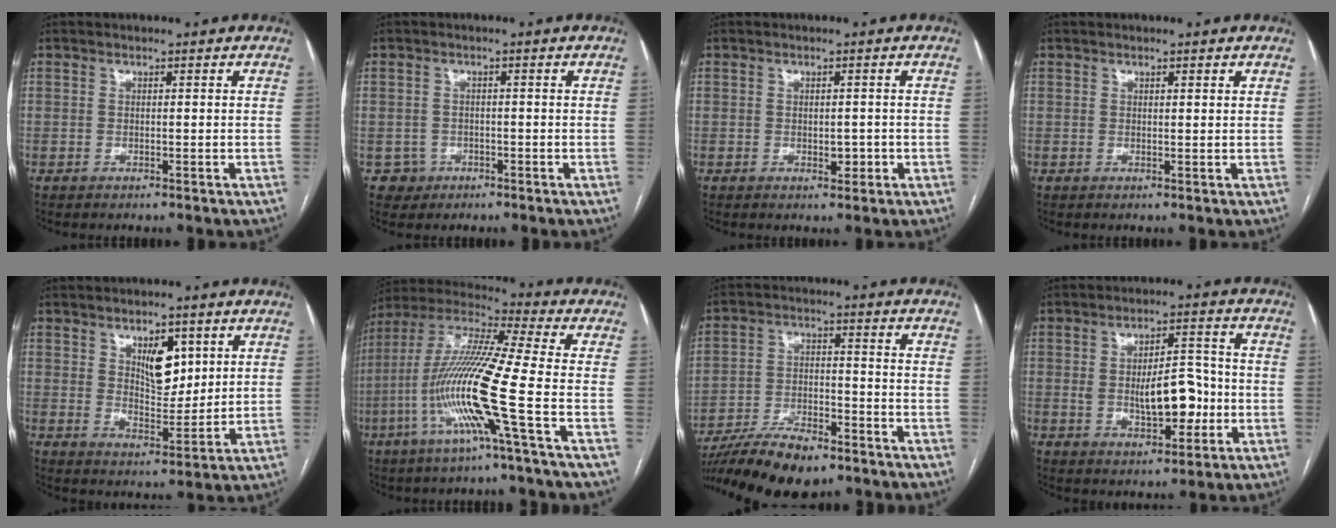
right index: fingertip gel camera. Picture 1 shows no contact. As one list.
[{"total": 2.7, "force": [-1.1, 2.5, -0.4], "torque": [0.019, 0.014, -0.017]}, {"total": 1.9, "force": [-0.4, 1.2, 1.5], "torque": [-0.019, 0.001, -0.001]}, {"total": 1.0, "force": [0.8, 0.1, 0.6], "torque": [-0.010, 0.003, 0.011]}, {"total": 7.2, "force": [3.2, 3.5, 5.4], "torque": [-0.086, -0.003, 0.059]}, {"total": 16.1, "force": [-5.0, -1.2, 15.2], "torque": [-0.308, -0.008, -0.108]}, {"total": 13.4, "force": [-10.6, 3.9, 7.2], "torque": [-0.126, -0.007, -0.180]}, {"total": 8.8, "force": [-1.1, 3.8, 7.9], "torque": [-0.123, 0.013, -0.009]}]